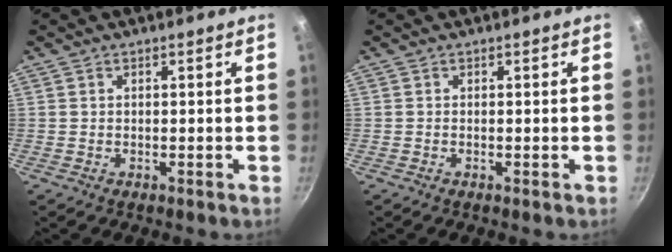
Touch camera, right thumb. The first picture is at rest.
{"total": 0.0}